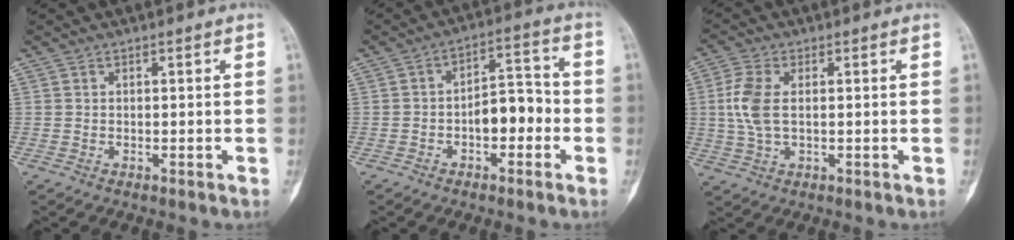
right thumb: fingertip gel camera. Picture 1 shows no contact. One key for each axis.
{"total": 7.9, "fx": -2.0, "fy": 4.4, "fz": 6.3, "tx": -0.075, "ty": 0.037, "tz": -0.039}
{"total": 6.8, "fx": 0.6, "fy": 3.6, "fz": 5.8, "tx": -0.140, "ty": 0.005, "tz": 0.010}